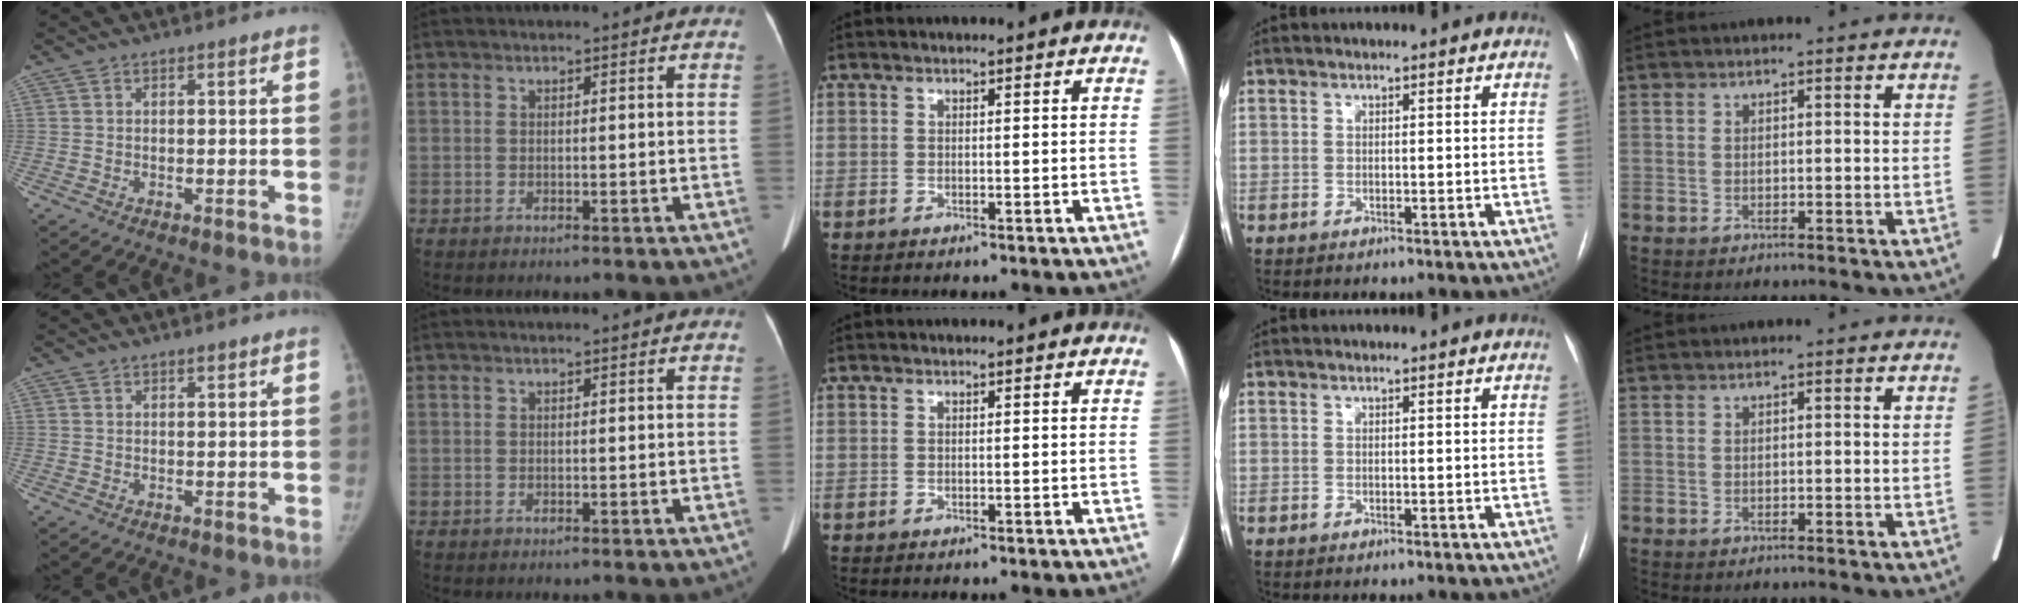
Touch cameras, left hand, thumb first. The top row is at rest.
{"thumb": {"total": 0.9, "force": [0.7, 0.3, 0.5], "torque": [-0.002, -0.004, 0.011]}}